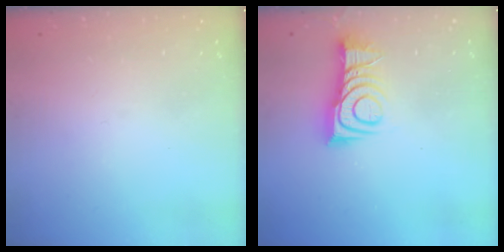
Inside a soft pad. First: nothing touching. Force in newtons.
{"total": 10.7, "press": 10.6, "slide": 0.4}